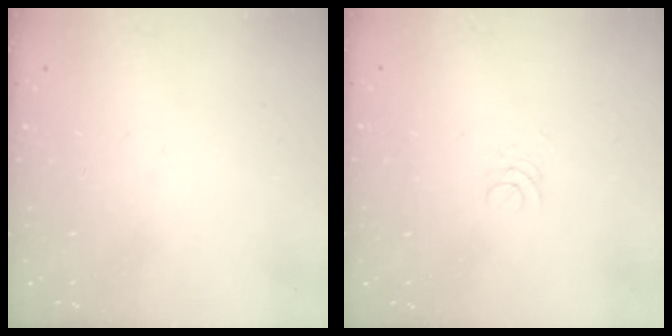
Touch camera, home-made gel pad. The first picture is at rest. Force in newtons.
{"total": 1.3, "press": 1.3, "slide": 0.1}